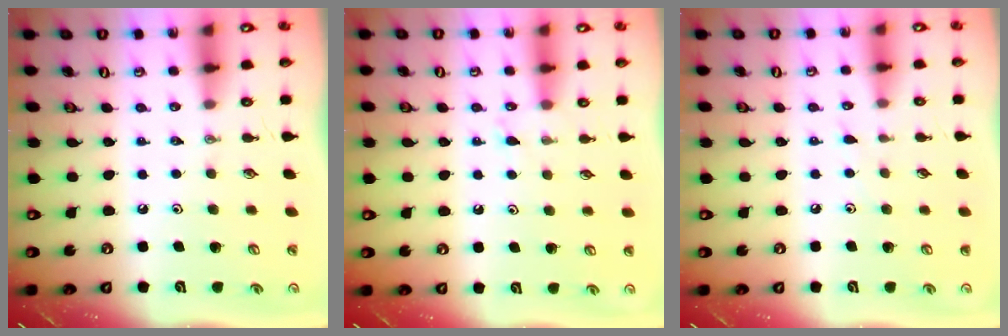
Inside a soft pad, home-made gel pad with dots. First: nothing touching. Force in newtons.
{"total": 4.5, "press": 4.5, "slide": 0.4}
{"total": 3.2, "press": 3.2, "slide": 0.4}